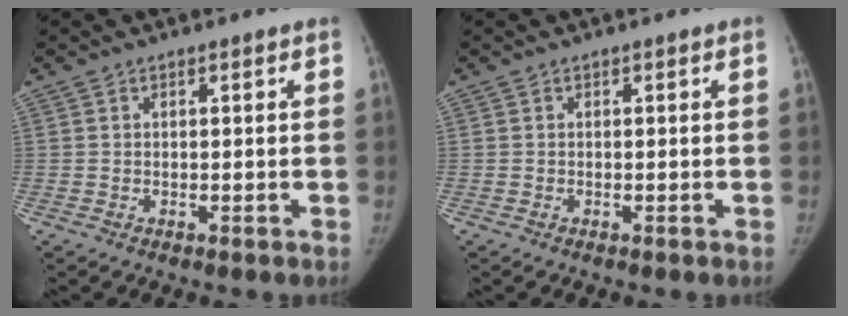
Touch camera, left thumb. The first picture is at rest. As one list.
[{"total": 0.0}]